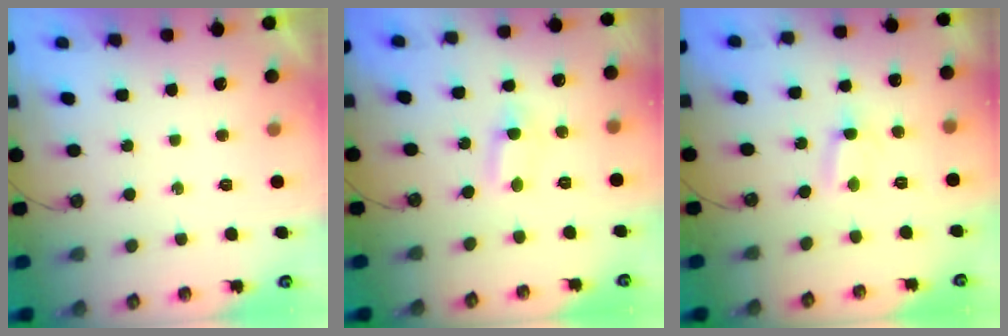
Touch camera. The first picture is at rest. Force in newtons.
{"total": 1.1, "press": 0.9, "slide": 0.7}
{"total": 0.6, "press": 0.4, "slide": 0.4}